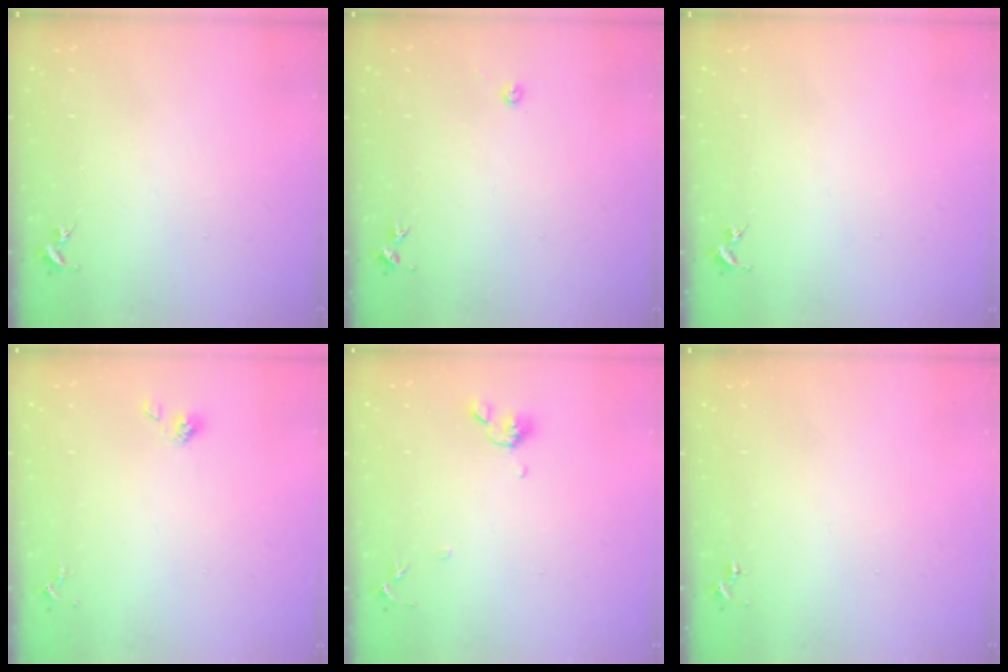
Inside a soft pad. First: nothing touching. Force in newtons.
{"total": 4.1, "press": 4.1, "slide": 0.4}
{"total": 0.0}
{"total": 4.4, "press": 3.7, "slide": 2.4}
{"total": 8.3, "press": 8.2, "slide": 1.6}
{"total": 0.0}